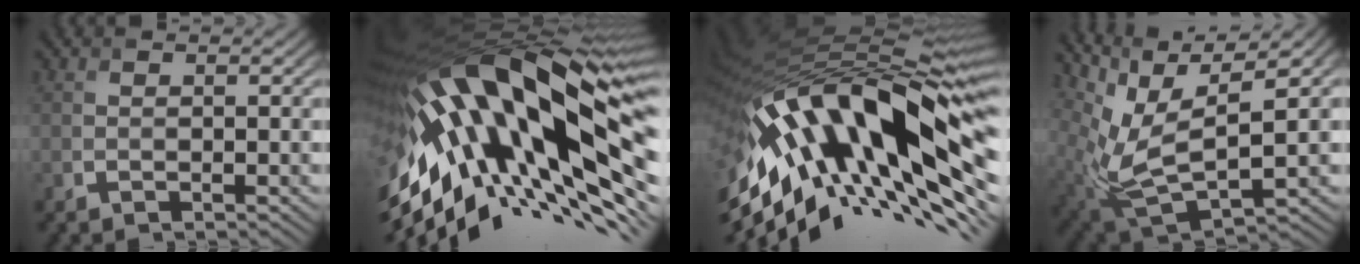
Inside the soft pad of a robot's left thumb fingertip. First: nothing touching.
{"total": 21.2, "force": [-3.0, 8.6, 19.1], "torque": [-0.351, -0.056, -0.050]}
{"total": 19.9, "force": [-4.8, 7.7, 17.8], "torque": [-0.305, -0.041, -0.086]}
{"total": 11.1, "force": [2.8, 4.0, 9.9], "torque": [-0.236, -0.009, 0.068]}